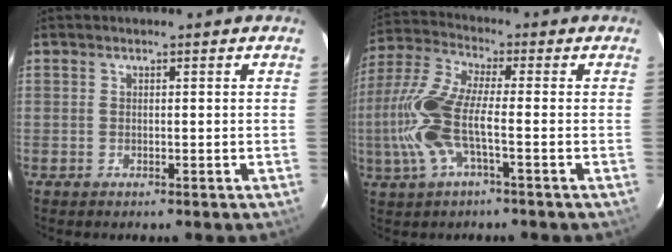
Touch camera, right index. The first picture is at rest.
{"total": 13.1, "force": [-2.9, 3.5, 12.3], "torque": [-0.272, -0.002, -0.062]}